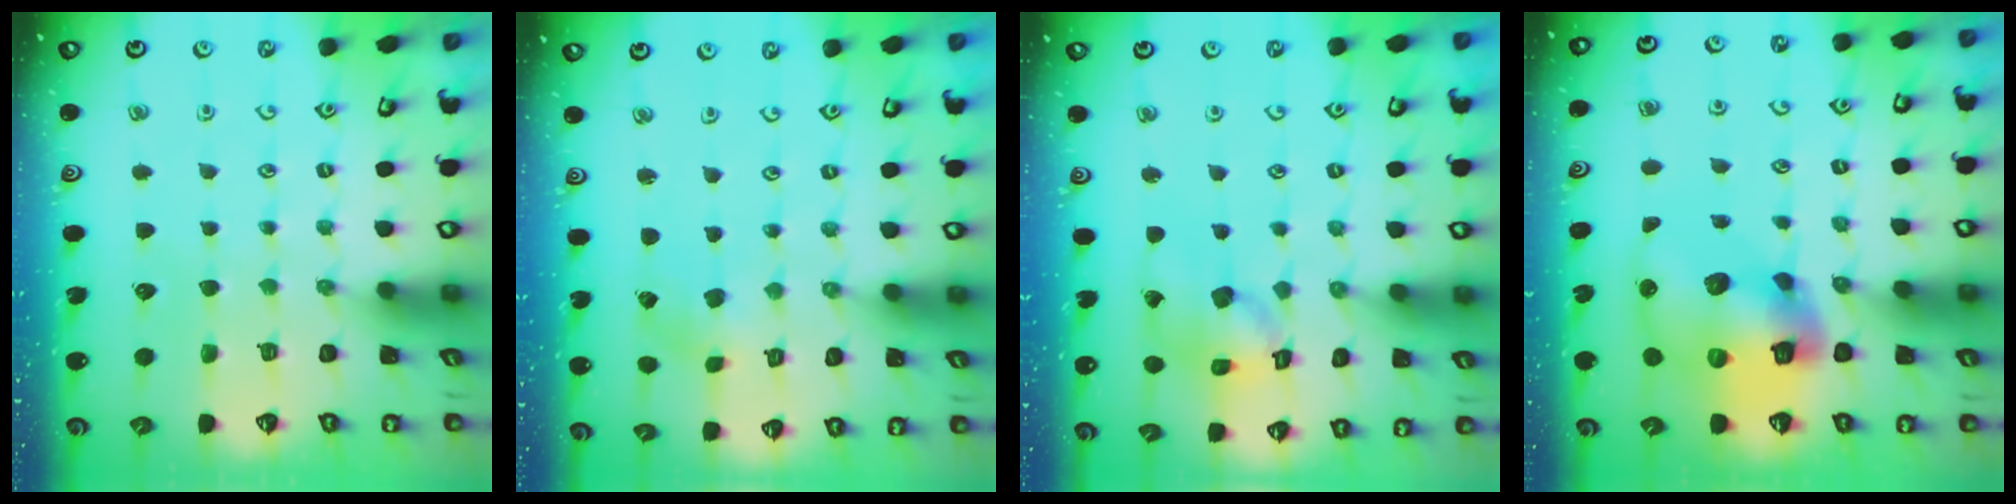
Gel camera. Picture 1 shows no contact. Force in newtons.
{"total": 0.0}
{"total": 12.0, "press": 11.8, "slide": 1.7}
{"total": 16.7, "press": 16.5, "slide": 2.2}